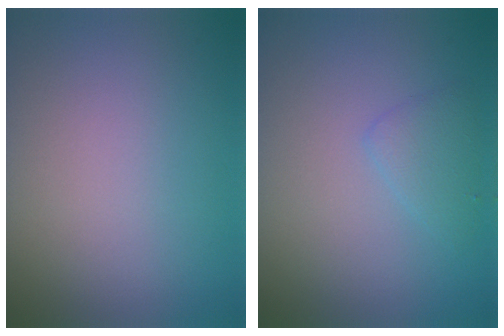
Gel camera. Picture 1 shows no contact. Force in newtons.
{"total": 1.6, "press": 1.6, "slide": 0.1}